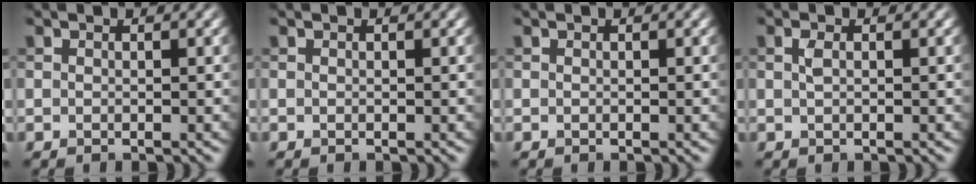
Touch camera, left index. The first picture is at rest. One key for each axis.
{"total": 0.0}
{"total": 0.0}
{"total": 0.8, "fx": 0.2, "fy": 0.3, "fz": 0.7, "tx": -0.018, "ty": 0.003, "tz": 0.004}